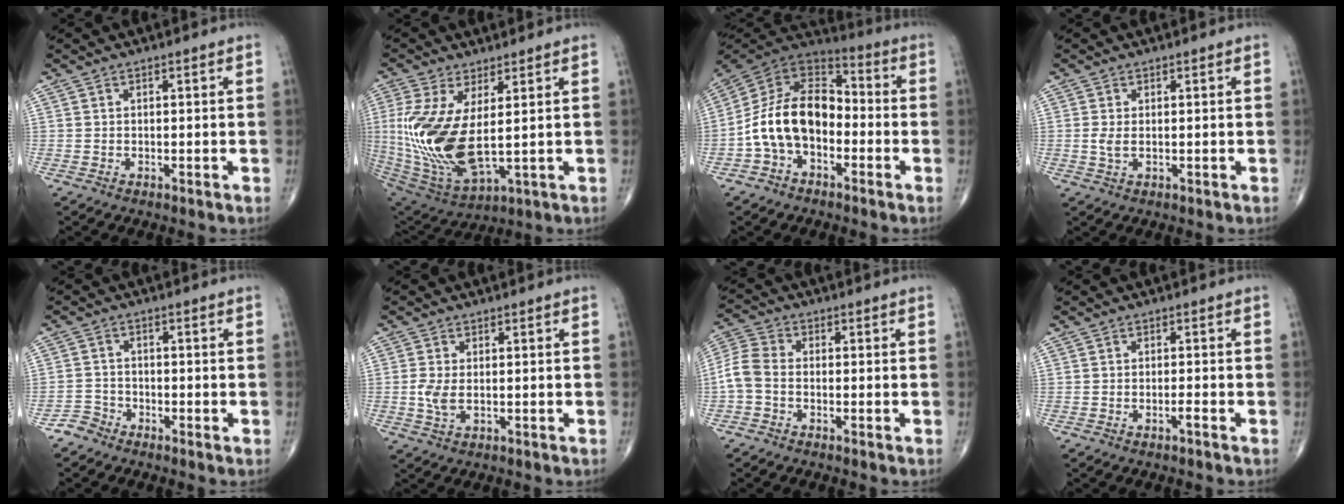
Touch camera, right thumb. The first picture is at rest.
{"total": 17.4, "force": [1.4, 7.3, 15.8], "torque": [-0.356, -0.028, 0.045]}
{"total": 15.2, "force": [-3.5, 10.0, 10.9], "torque": [-0.178, 0.056, -0.075]}
{"total": 1.9, "force": [0.0, 1.0, 1.7], "torque": [-0.042, -0.004, 0.002]}
{"total": 2.6, "force": [-2.2, 1.4, -0.2], "torque": [0.012, 0.002, -0.050]}
{"total": 3.5, "force": [-0.2, 1.9, 2.9], "torque": [-0.073, -0.007, -0.005]}
{"total": 5.5, "force": [-1.3, 3.7, 3.9], "torque": [-0.086, 0.016, -0.040]}
{"total": 1.0, "force": [-0.7, 0.0, 0.8], "torque": [-0.015, 0.003, -0.012]}